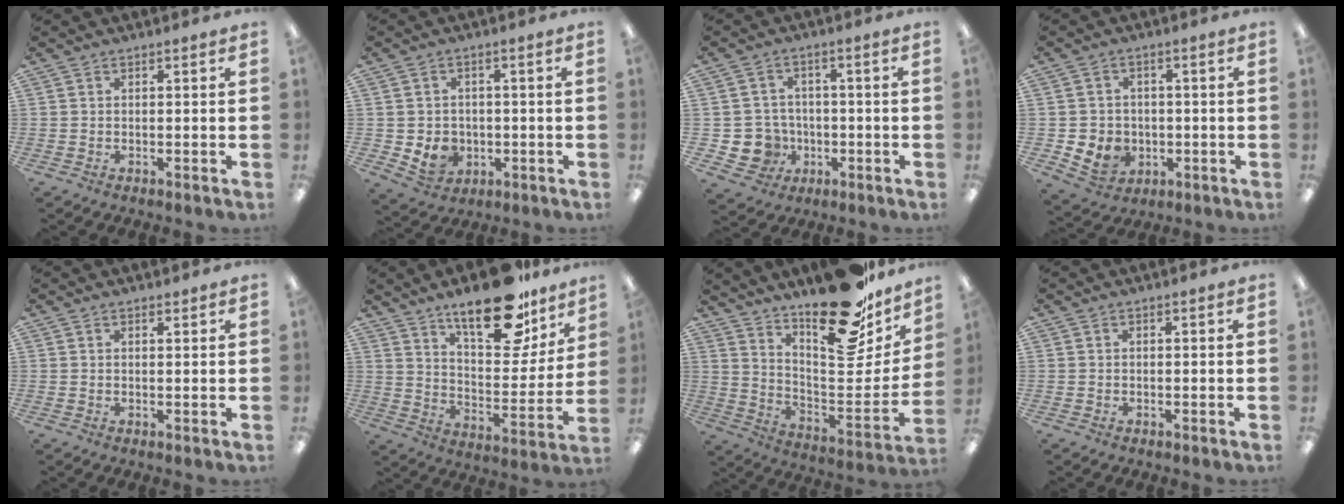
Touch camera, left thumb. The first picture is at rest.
{"total": 6.3, "force": [-1.0, 5.8, 2.3], "torque": [-0.044, 0.007, -0.014]}
{"total": 7.7, "force": [-1.8, 7.2, 1.8], "torque": [-0.063, 0.010, -0.027]}
{"total": 6.6, "force": [-1.7, 6.1, 2.1], "torque": [-0.063, 0.017, -0.026]}
{"total": 1.0, "force": [0.9, 0.4, 0.3], "torque": [0.000, -0.003, 0.015]}
{"total": 21.1, "force": [14.9, 8.7, 12.1], "torque": [-0.175, -0.089, 0.251]}
{"total": 24.2, "force": [17.3, 9.6, 14.0], "torque": [-0.164, -0.127, 0.288]}
{"total": 0.0}